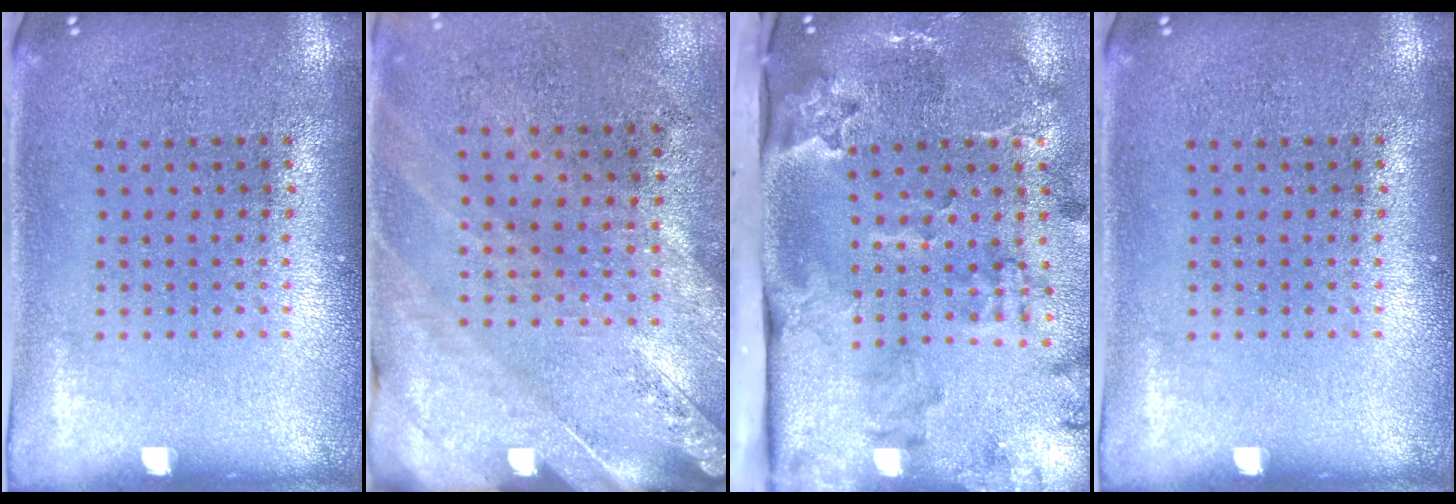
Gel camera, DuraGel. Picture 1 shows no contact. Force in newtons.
{"total": 2.5, "press": 2.0, "slide": 1.5}
{"total": 3.8, "press": 2.6, "slide": 2.7}
{"total": 0.0}